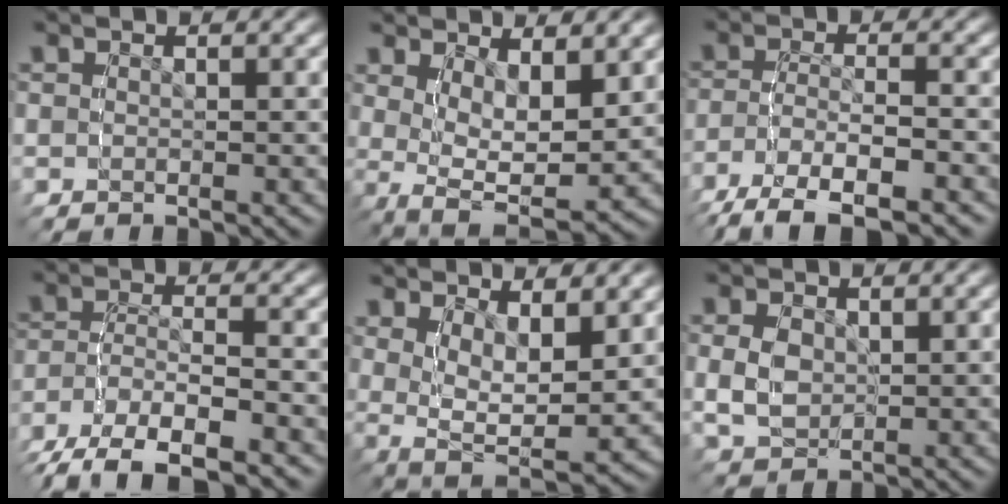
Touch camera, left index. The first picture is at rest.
{"total": 6.9, "force": [-1.5, 4.4, 5.1], "torque": [-0.107, -0.055, -0.005]}
{"total": 7.1, "force": [-5.2, 2.4, 4.1], "torque": [-0.072, -0.025, -0.067]}
{"total": 7.6, "force": [-5.0, 3.6, 4.4], "torque": [-0.089, -0.028, -0.063]}
{"total": 7.5, "force": [0.0, 5.3, 5.3], "torque": [-0.109, -0.045, 0.013]}
{"total": 4.2, "force": [0.6, 3.5, 2.2], "torque": [-0.051, -0.012, 0.020]}